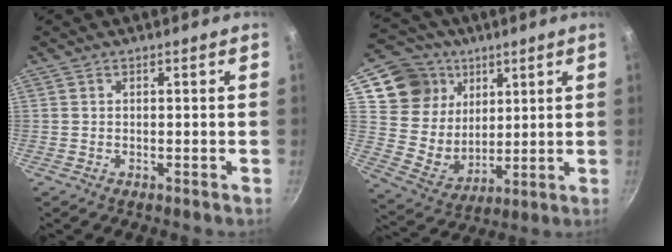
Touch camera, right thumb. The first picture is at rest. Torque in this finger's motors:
{"motor_torque": [-0.98, 1.20, 0.18, -0.30, -0.01]}